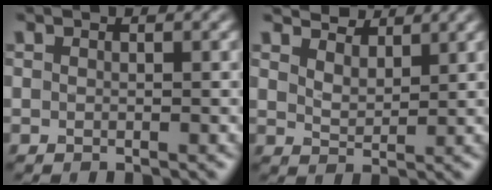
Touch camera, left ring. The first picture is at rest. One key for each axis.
{"total": 3.6, "fx": 3.2, "fy": 1.2, "fz": 1.2, "tx": -0.032, "ty": -0.005, "tz": 0.052}